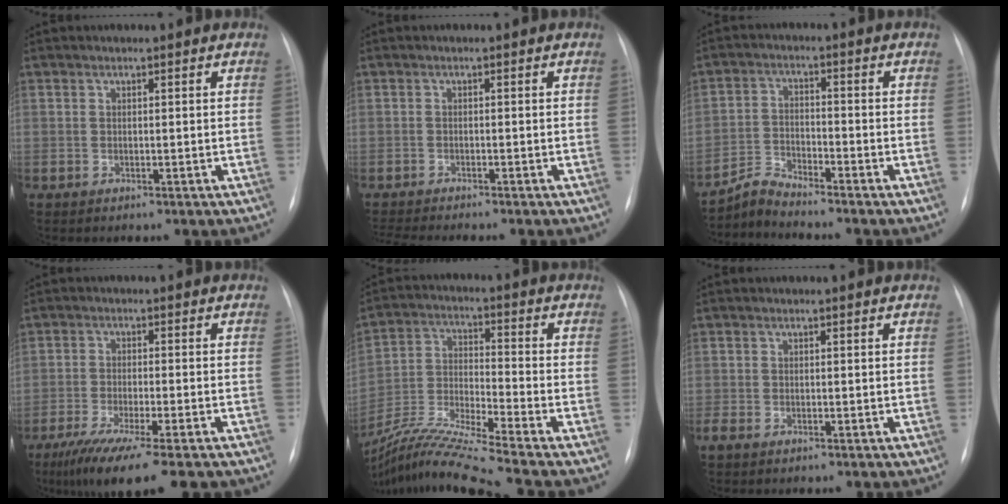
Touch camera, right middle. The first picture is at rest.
{"total": 5.1, "force": [-4.6, -0.7, 2.0], "torque": [-0.034, -0.014, -0.073]}
{"total": 4.1, "force": [-4.0, -0.6, -0.4], "torque": [-0.003, -0.016, -0.077]}
{"total": 12.0, "force": [-8.8, 0.9, 8.1], "torque": [-0.132, -0.033, -0.135]}
{"total": 13.6, "force": [-11.7, -2.5, 6.5], "torque": [-0.133, -0.023, -0.212]}
{"total": 1.3, "force": [-0.8, 0.6, 0.8], "torque": [-0.023, -0.004, -0.011]}